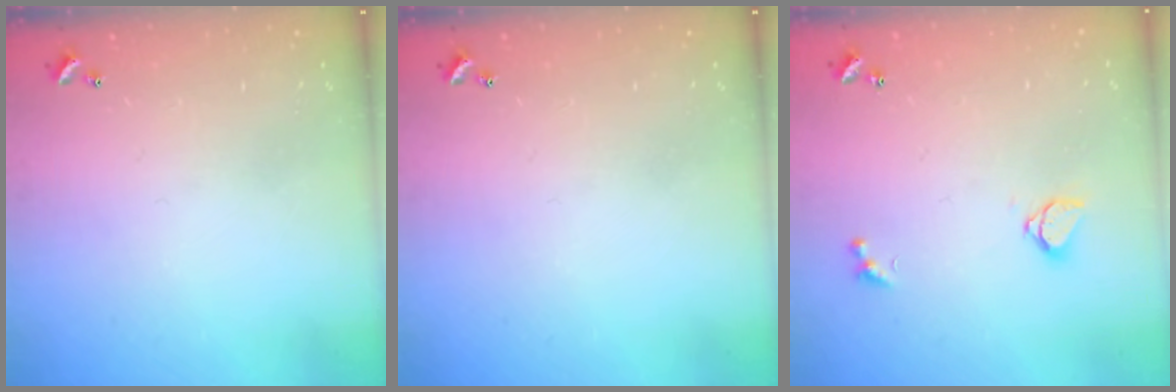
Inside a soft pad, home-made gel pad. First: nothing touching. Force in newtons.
{"total": 0.0}
{"total": 1.5, "press": 1.4, "slide": 0.4}